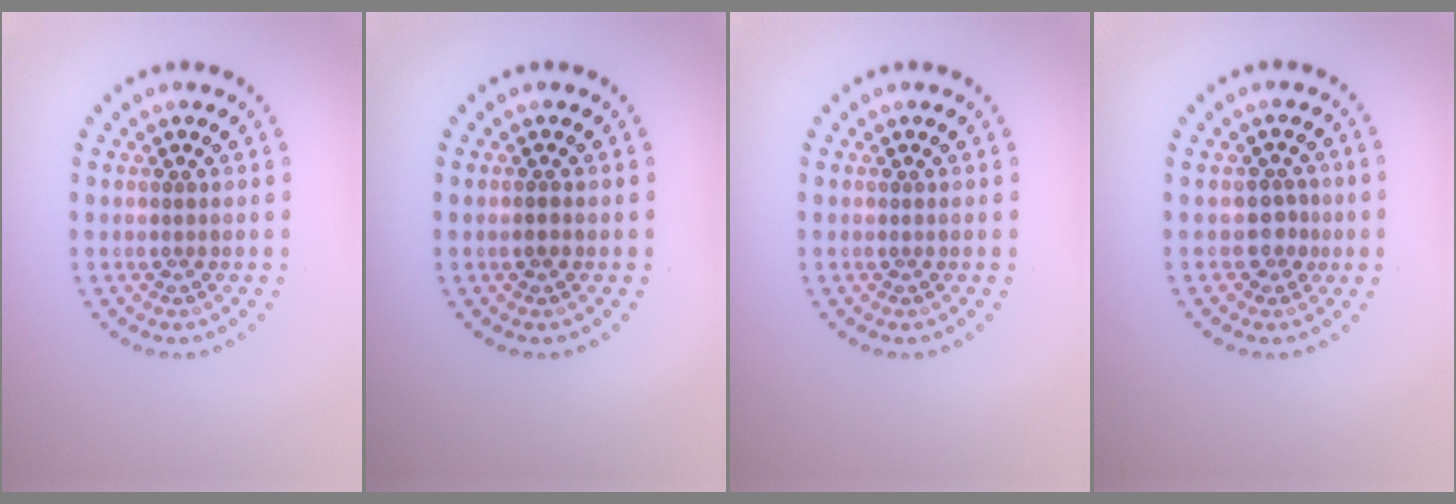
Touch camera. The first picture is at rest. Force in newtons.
{"total": 0.8, "press": 0.8, "slide": 0.1}
{"total": 0.0}
{"total": 1.8, "press": 1.5, "slide": 1.0}